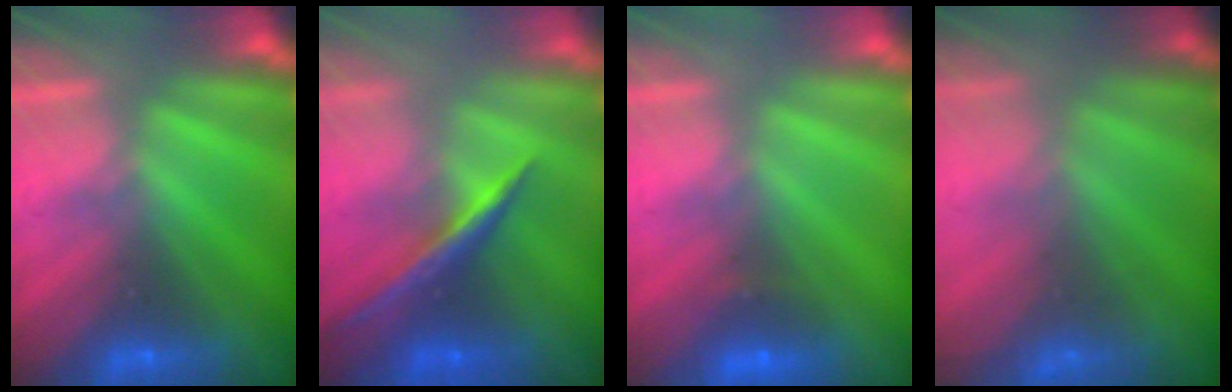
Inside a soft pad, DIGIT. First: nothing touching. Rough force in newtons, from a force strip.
{"total": 1.5}
{"total": 2.0}
{"total": 7.4}